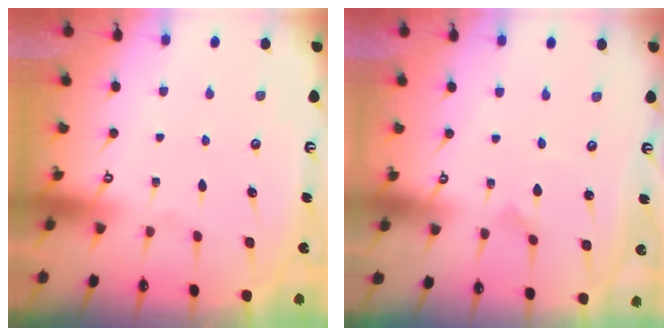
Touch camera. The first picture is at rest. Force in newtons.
{"total": 0.0}